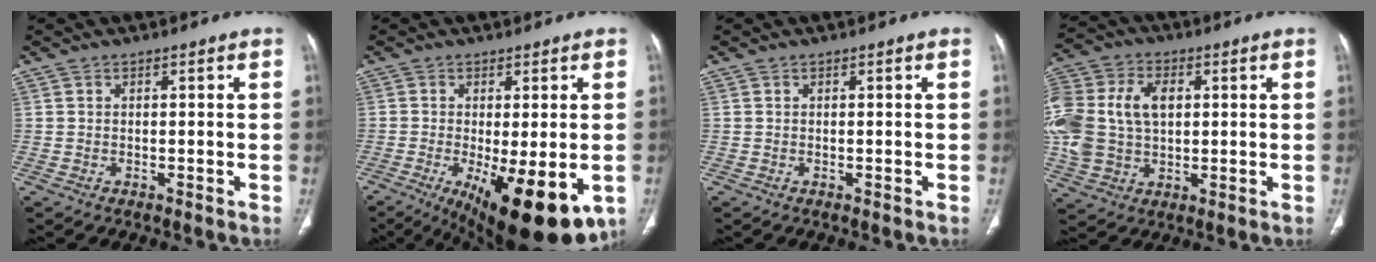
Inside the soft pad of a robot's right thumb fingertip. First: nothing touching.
{"total": 16.7, "force": [-6.1, 5.7, 14.4], "torque": [-0.184, -0.027, -0.077]}
{"total": 0.0}
{"total": 22.0, "force": [2.6, 15.6, 15.3], "torque": [-0.373, 0.024, 0.060]}